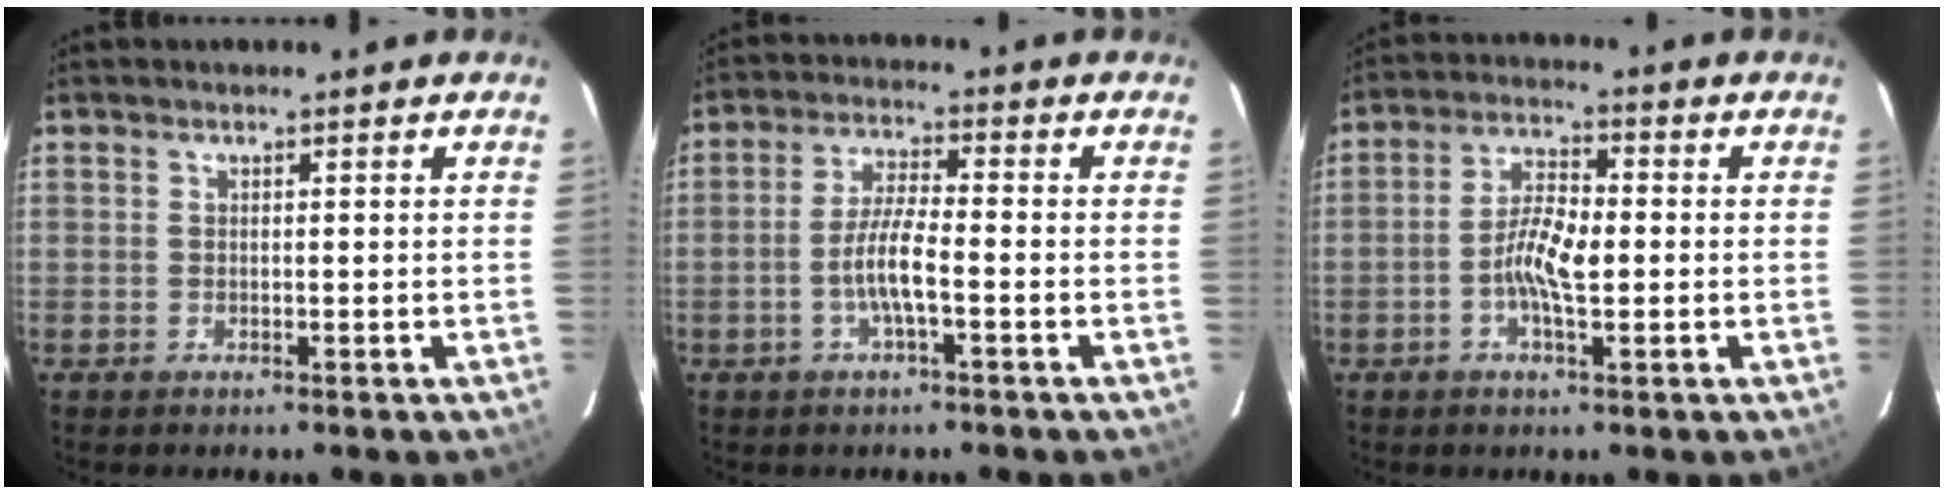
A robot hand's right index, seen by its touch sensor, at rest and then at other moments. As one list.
[{"total": 5.9, "force": [-2.1, 0.7, 5.5], "torque": [-0.112, 0.006, -0.042]}, {"total": 6.7, "force": [-1.3, 2.2, 6.2], "torque": [-0.121, 0.012, -0.028]}]